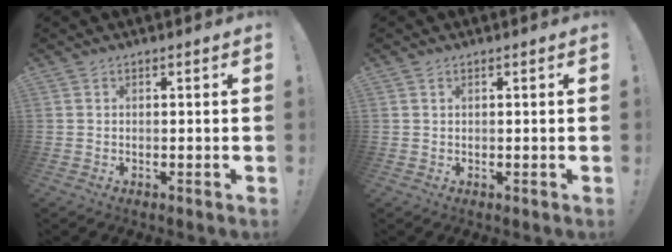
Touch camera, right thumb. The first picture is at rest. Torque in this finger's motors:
{"motor_torque": [0.01, 0.13, 0.08, -0.05, 0.06]}